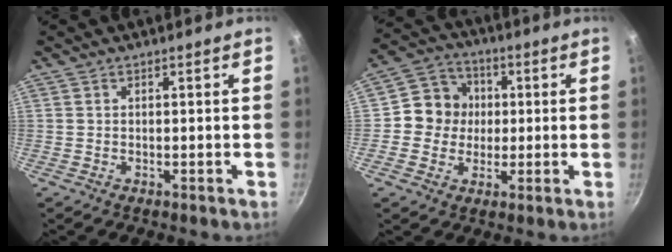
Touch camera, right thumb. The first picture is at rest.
{"total": 8.9, "force": [0.4, 8.4, 2.9], "torque": [-0.008, 0.018, -0.012]}